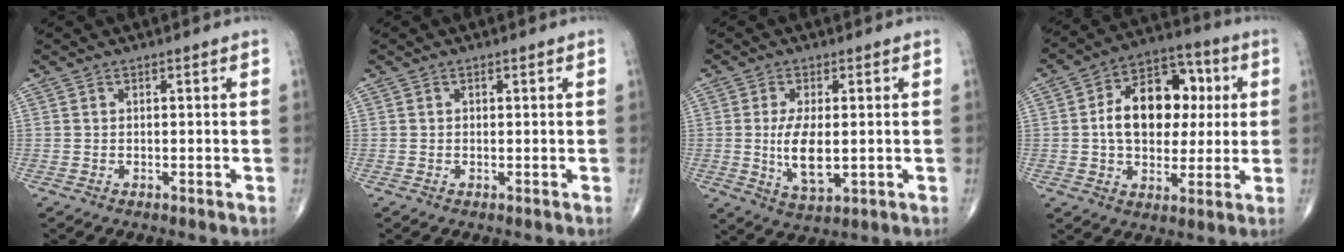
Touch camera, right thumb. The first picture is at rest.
{"total": 0.0}
{"total": 8.3, "force": [-0.4, 3.7, 7.5], "torque": [-0.136, -0.016, 0.000]}
{"total": 16.7, "force": [1.9, 11.4, 12.1], "torque": [-0.148, 0.022, 0.024]}